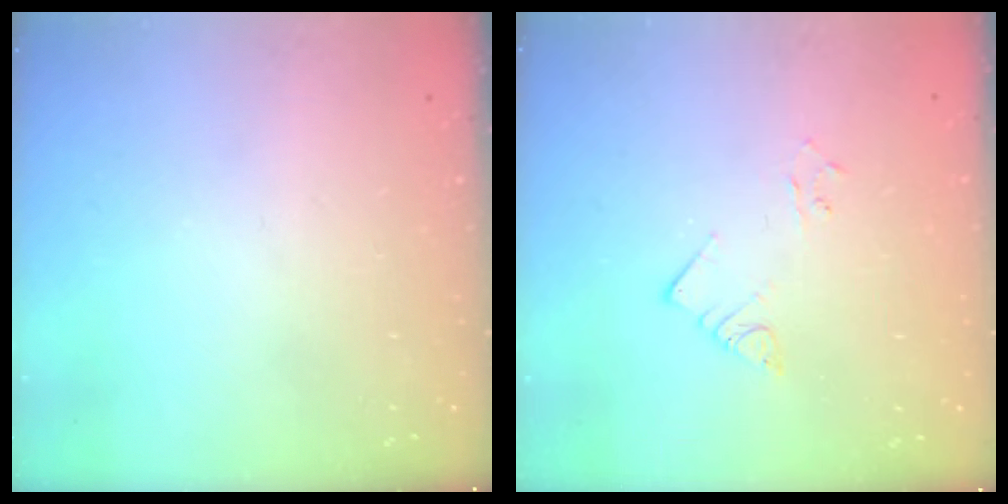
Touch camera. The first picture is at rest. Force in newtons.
{"total": 3.9, "press": 3.9, "slide": 0.1}